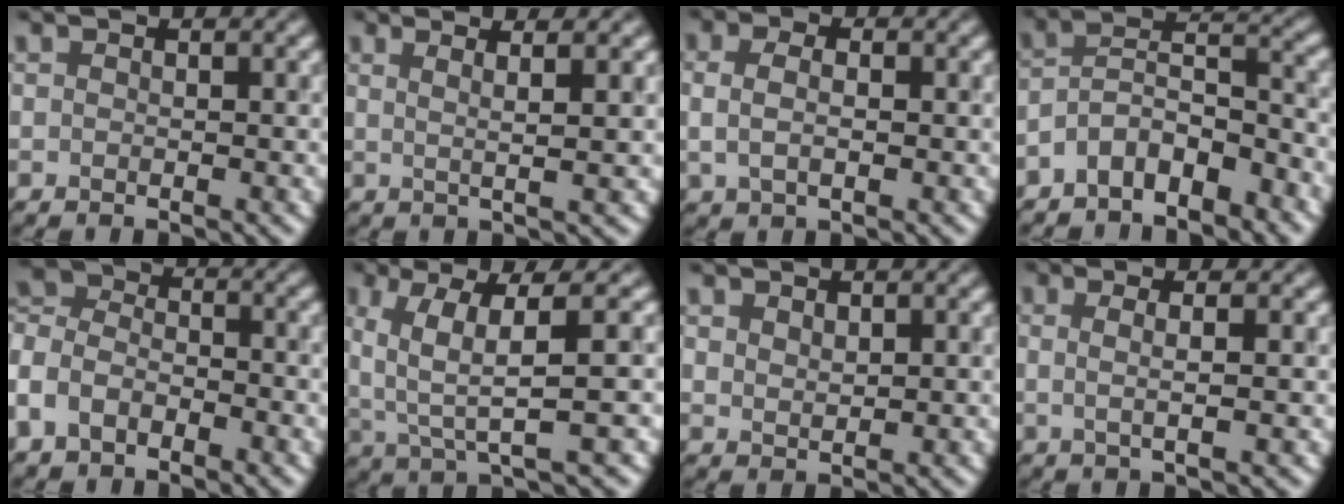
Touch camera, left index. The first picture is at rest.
{"total": 3.7, "force": [2.1, 0.9, 3.0], "torque": [-0.036, 0.015, 0.007]}
{"total": 1.9, "force": [0.0, 1.2, 1.5], "torque": [-0.040, -0.002, 0.003]}
{"total": 5.3, "force": [-4.0, 1.9, 2.9], "torque": [-0.050, 0.009, -0.071]}
{"total": 5.0, "force": [-3.1, 3.1, 2.5], "torque": [-0.059, 0.009, -0.070]}
{"total": 5.7, "force": [1.0, 1.1, 5.5], "torque": [-0.109, -0.003, 0.029]}
{"total": 1.0, "force": [0.7, 0.6, 0.4], "torque": [-0.008, -0.003, 0.025]}
{"total": 2.6, "force": [0.6, 0.9, 2.4], "torque": [-0.034, 0.003, -0.007]}